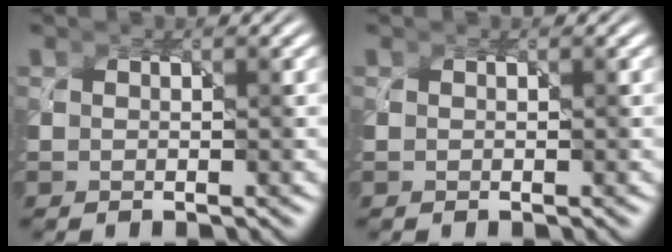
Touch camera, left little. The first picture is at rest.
{"total": 0.0}